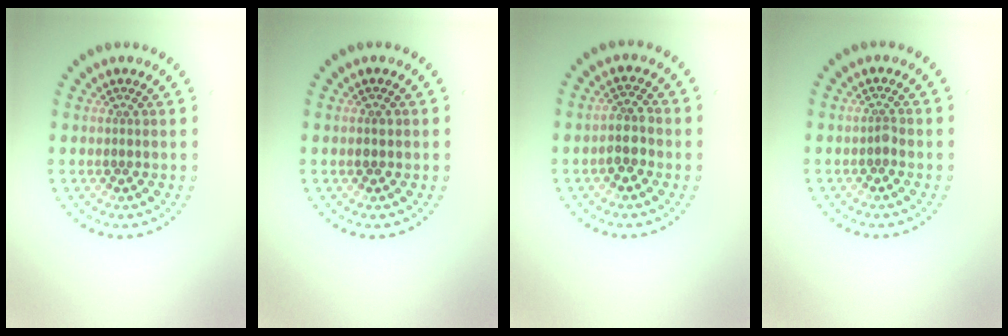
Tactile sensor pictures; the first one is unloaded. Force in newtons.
{"total": 1.0, "press": 1.0, "slide": 0.1}
{"total": 2.1, "press": 1.9, "slide": 1.0}
{"total": 0.6, "press": 0.5, "slide": 0.3}